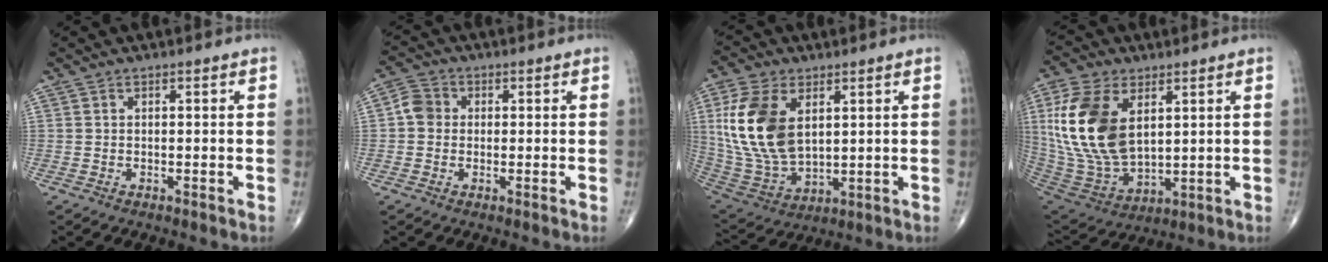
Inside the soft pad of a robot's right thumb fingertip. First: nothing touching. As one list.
[{"total": 4.1, "force": [0.0, 3.7, 1.8], "torque": [-0.021, 0.009, -0.008]}, {"total": 18.0, "force": [4.5, 10.8, 13.7], "torque": [-0.274, -0.020, 0.098]}, {"total": 20.2, "force": [5.2, 11.8, 15.5], "torque": [-0.308, -0.026, 0.109]}]